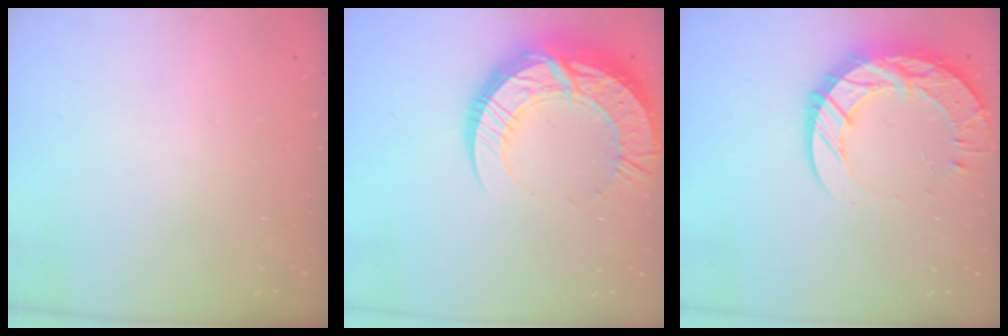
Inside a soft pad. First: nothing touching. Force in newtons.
{"total": 22.5, "press": 22.4, "slide": 1.8}
{"total": 18.6, "press": 18.5, "slide": 1.6}